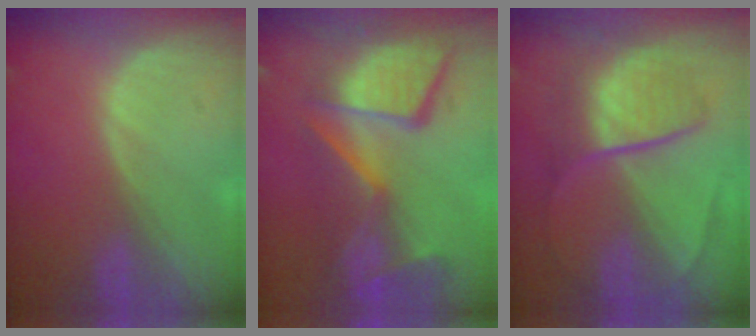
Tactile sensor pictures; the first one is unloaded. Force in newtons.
{"total": 13.1, "press": 11.3, "slide": 6.6}
{"total": 8.0, "press": 7.4, "slide": 2.9}